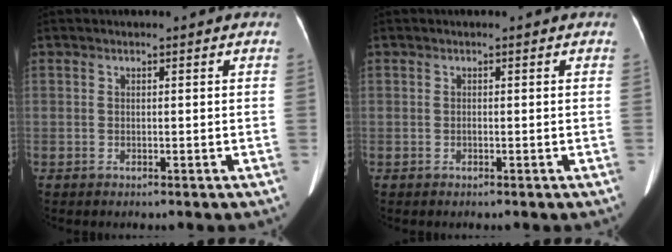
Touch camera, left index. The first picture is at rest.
{"total": 0.0}